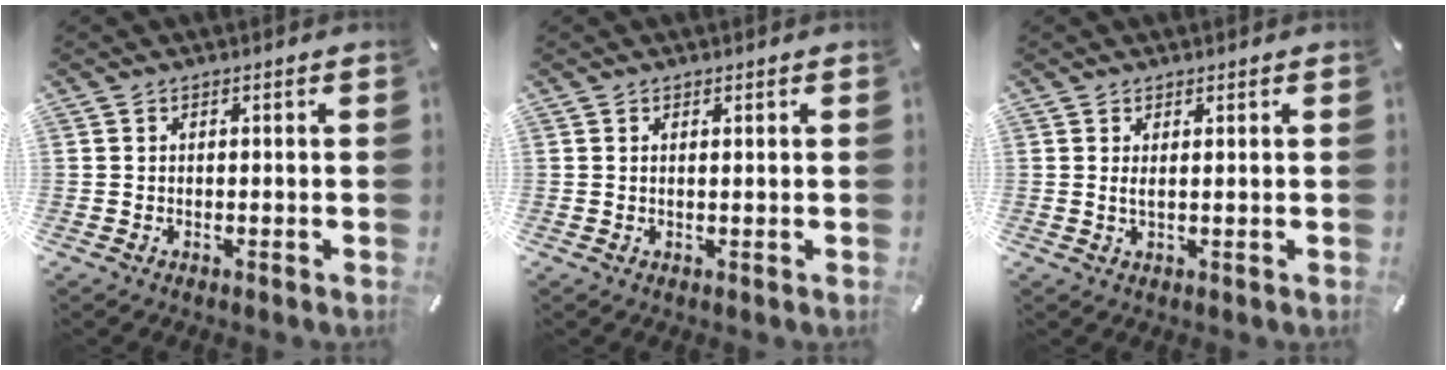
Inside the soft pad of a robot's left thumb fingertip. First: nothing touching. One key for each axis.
{"total": 0.7, "fx": 0.4, "fy": 0.0, "fz": 0.6, "tx": -0.010, "ty": -0.001, "tz": 0.007}
{"total": 1.7, "fx": 0.7, "fy": 0.2, "fz": 1.5, "tx": -0.031, "ty": -0.002, "tz": 0.011}